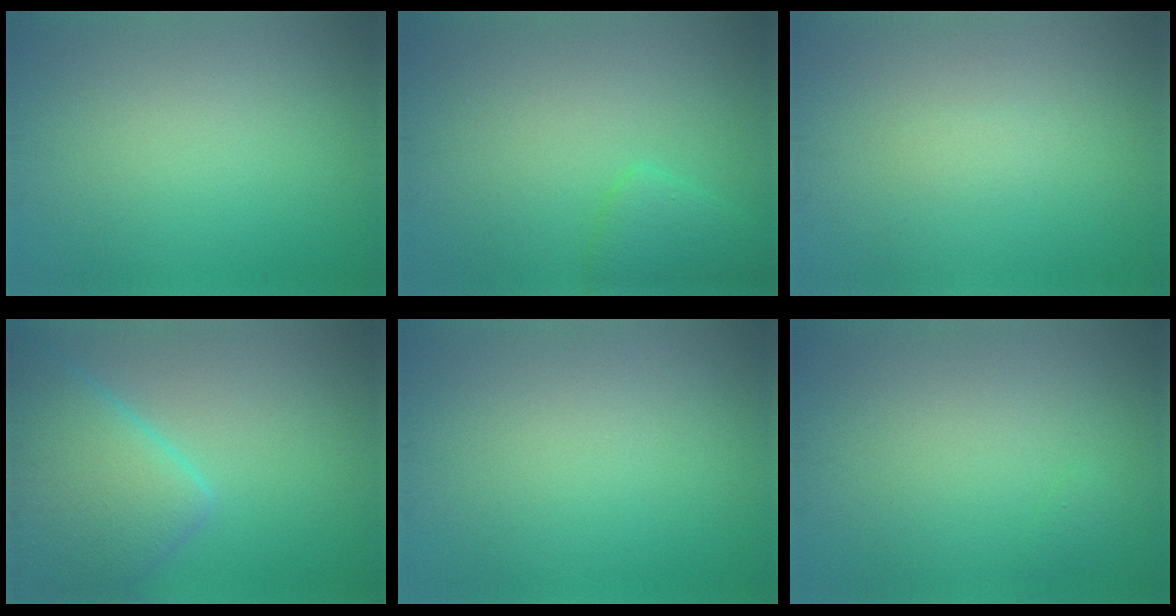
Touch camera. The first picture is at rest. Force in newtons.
{"total": 2.6, "press": 2.6, "slide": 0.2}
{"total": 0.7, "press": 0.7, "slide": 0.1}
{"total": 8.5, "press": 8.5, "slide": 0.5}
{"total": 0.0}
{"total": 0.5, "press": 0.5, "slide": 0.0}